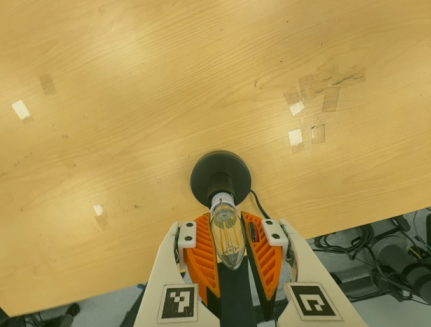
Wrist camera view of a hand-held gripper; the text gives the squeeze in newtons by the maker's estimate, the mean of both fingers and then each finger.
{"total": 12.6, "left": 12.2, "right": 13.0}